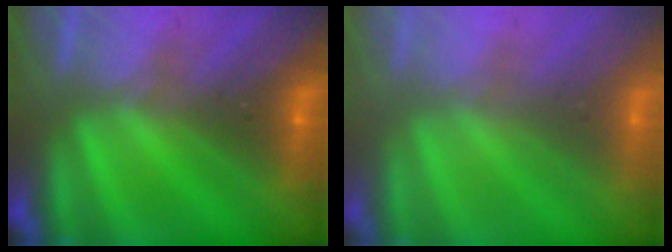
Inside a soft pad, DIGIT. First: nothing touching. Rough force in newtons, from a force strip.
{"total": 2.7}